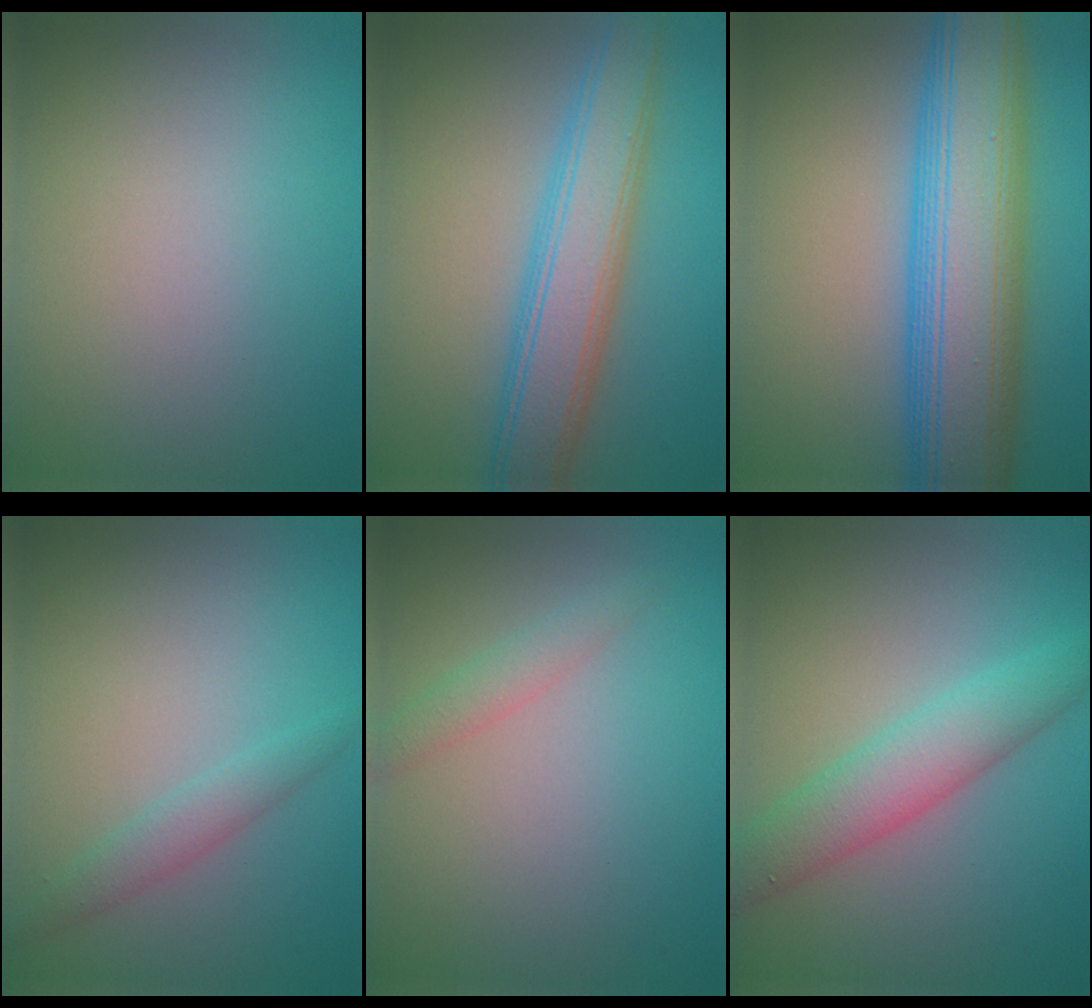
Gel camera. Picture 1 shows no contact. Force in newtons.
{"total": 6.1, "press": 6.1, "slide": 0.3}
{"total": 11.7, "press": 11.7, "slide": 0.0}
{"total": 1.8, "press": 1.8, "slide": 0.1}
{"total": 1.5, "press": 1.5, "slide": 0.0}
{"total": 4.8, "press": 4.8, "slide": 0.3}